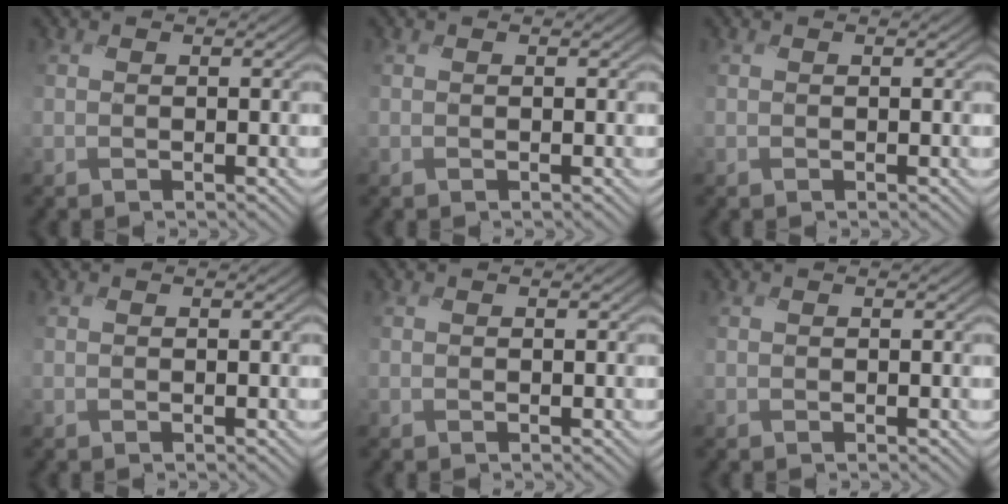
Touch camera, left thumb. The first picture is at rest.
{"total": 0.0}
{"total": 0.0}
{"total": 0.0}
{"total": 0.0}
{"total": 0.0}